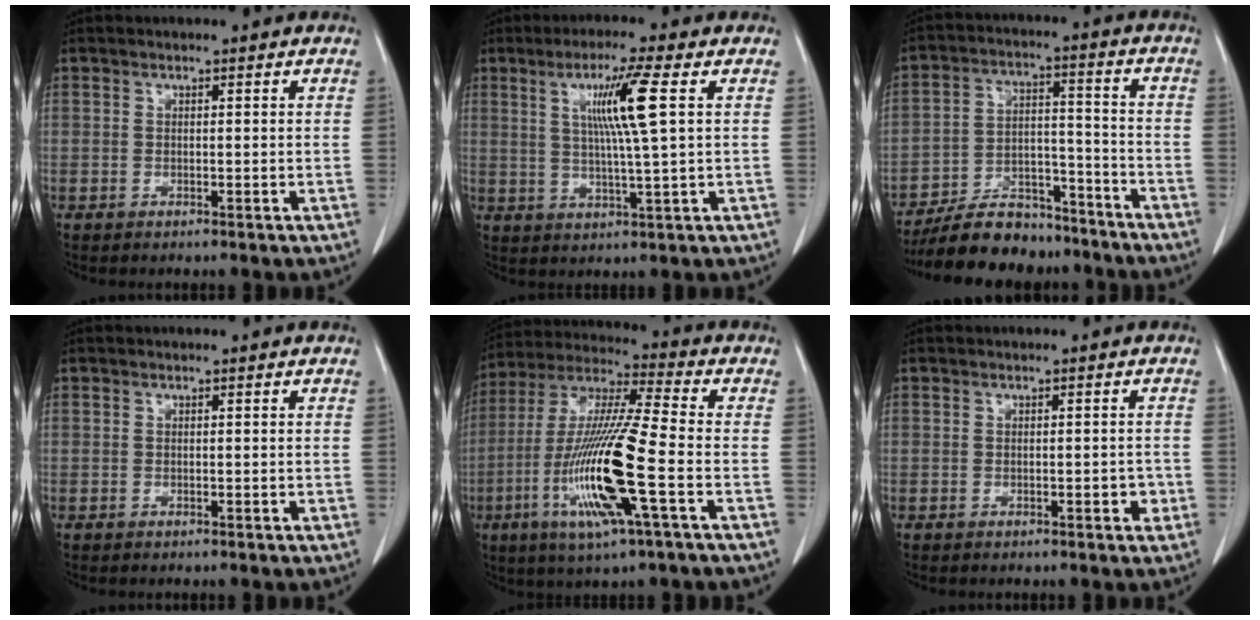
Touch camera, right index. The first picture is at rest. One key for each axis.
{"total": 8.5, "fx": 2.4, "fy": -1.1, "fz": 8.1, "tx": -0.146, "ty": 0.001, "tz": 0.047}
{"total": 13.4, "fx": -11.8, "fy": 4.8, "fz": 4.1, "tx": -0.062, "ty": 0.025, "tz": -0.196}
{"total": 0.0}
{"total": 17.5, "fx": -5.3, "fy": 0.5, "fz": 16.7, "tx": -0.348, "ty": -0.019, "tz": -0.103}
{"total": 1.8, "fx": -0.6, "fy": 0.7, "fz": 1.5, "tx": -0.021, "ty": 0.001, "tz": -0.006}